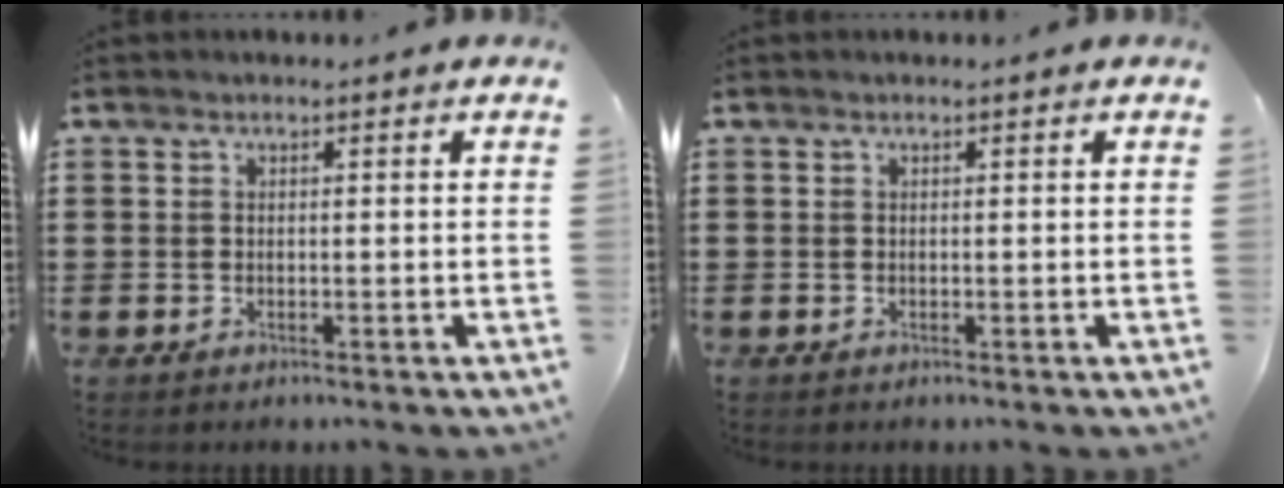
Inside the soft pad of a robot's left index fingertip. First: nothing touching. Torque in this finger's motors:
{"motor_torque": [-0.02, -0.01, 0.00, 0.00]}